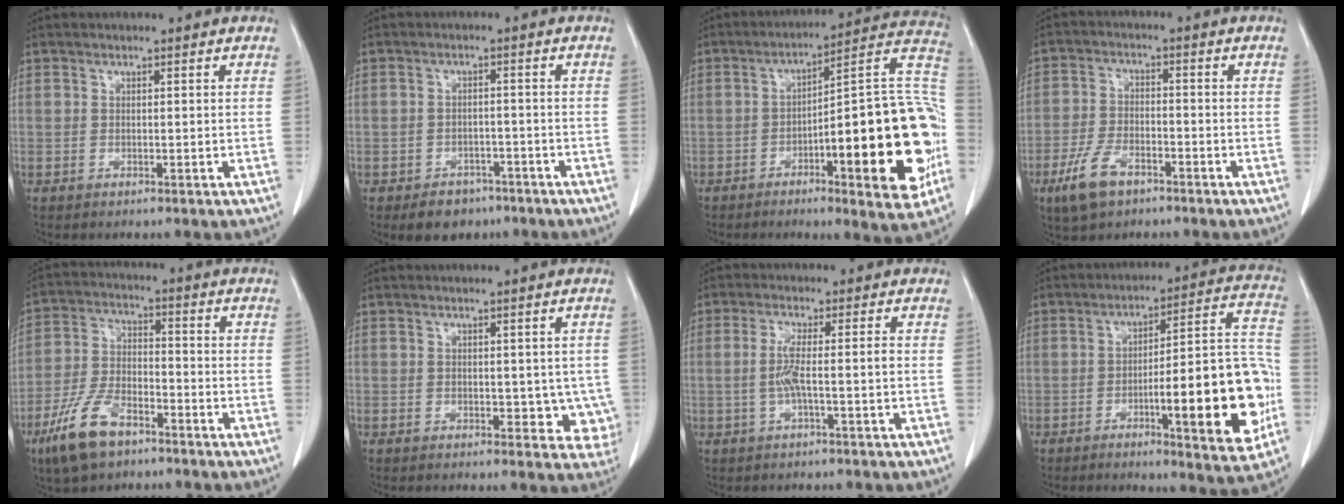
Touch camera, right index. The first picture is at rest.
{"total": 4.9, "force": [-3.3, 3.4, 1.3], "torque": [-0.017, 0.007, -0.043]}
{"total": 23.7, "force": [-5.8, 4.1, 22.6], "torque": [-0.252, 0.025, -0.073]}
{"total": 7.1, "force": [-4.3, 3.5, 4.5], "torque": [-0.098, -0.004, -0.076]}
{"total": 10.4, "force": [-6.7, 4.5, 6.6], "torque": [-0.146, -0.006, -0.127]}
{"total": 4.2, "force": [0.2, 2.9, 3.1], "torque": [-0.011, -0.001, 0.006]}
{"total": 3.9, "force": [-0.8, -0.2, 3.8], "torque": [-0.080, 0.004, -0.015]}
{"total": 19.9, "force": [-5.4, 3.1, 18.8], "torque": [-0.215, 0.025, -0.069]}